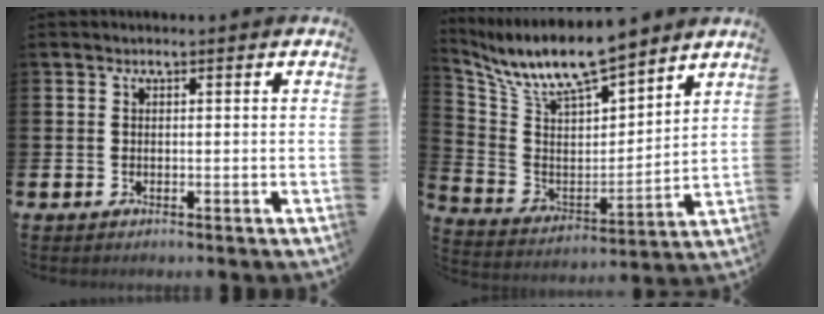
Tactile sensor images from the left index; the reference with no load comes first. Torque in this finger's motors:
{"motor_torque": [1.40, -0.74, 0.56, 0.21]}